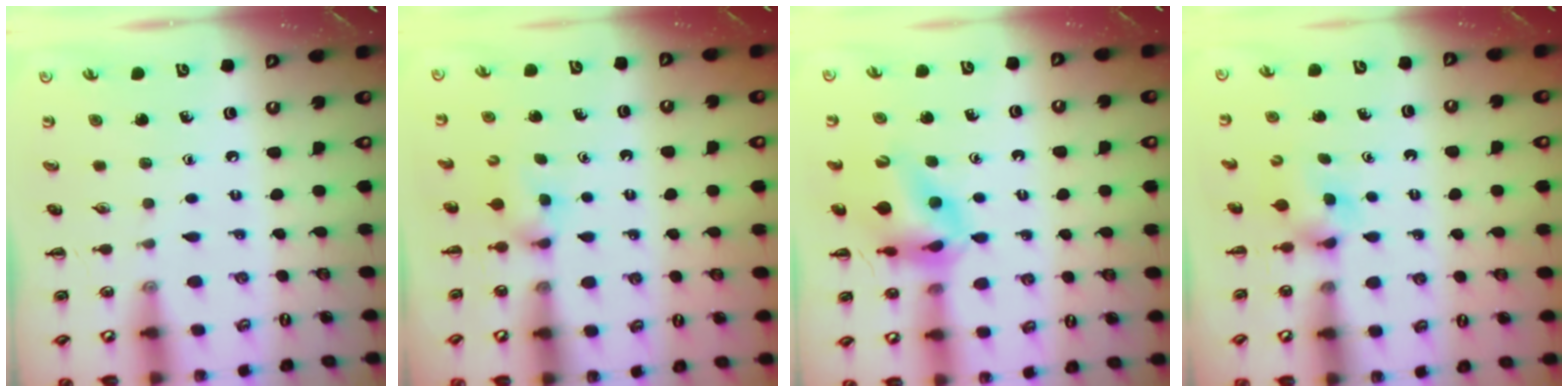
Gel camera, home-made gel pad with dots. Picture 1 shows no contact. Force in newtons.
{"total": 2.4, "press": 2.3, "slide": 0.9}
{"total": 10.5, "press": 10.0, "slide": 3.2}
{"total": 2.9, "press": 2.6, "slide": 1.3}